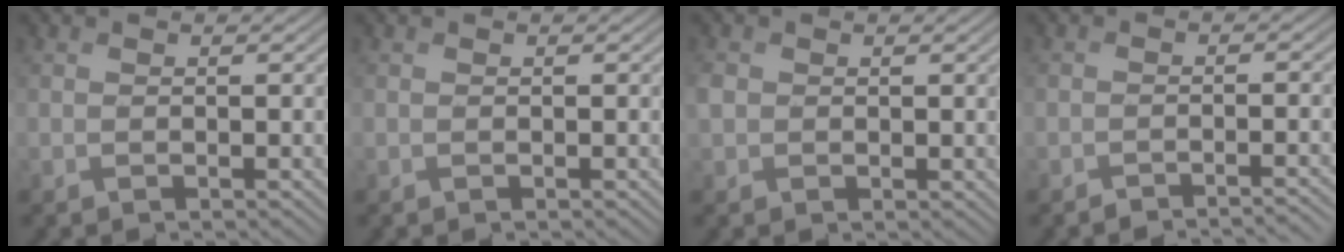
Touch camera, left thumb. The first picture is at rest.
{"total": 0.0}
{"total": 2.0, "force": [0.3, 1.8, 0.8], "torque": [-0.025, 0.001, 0.004]}
{"total": 2.3, "force": [-2.0, 0.3, 1.1], "torque": [-0.007, 0.002, -0.037]}